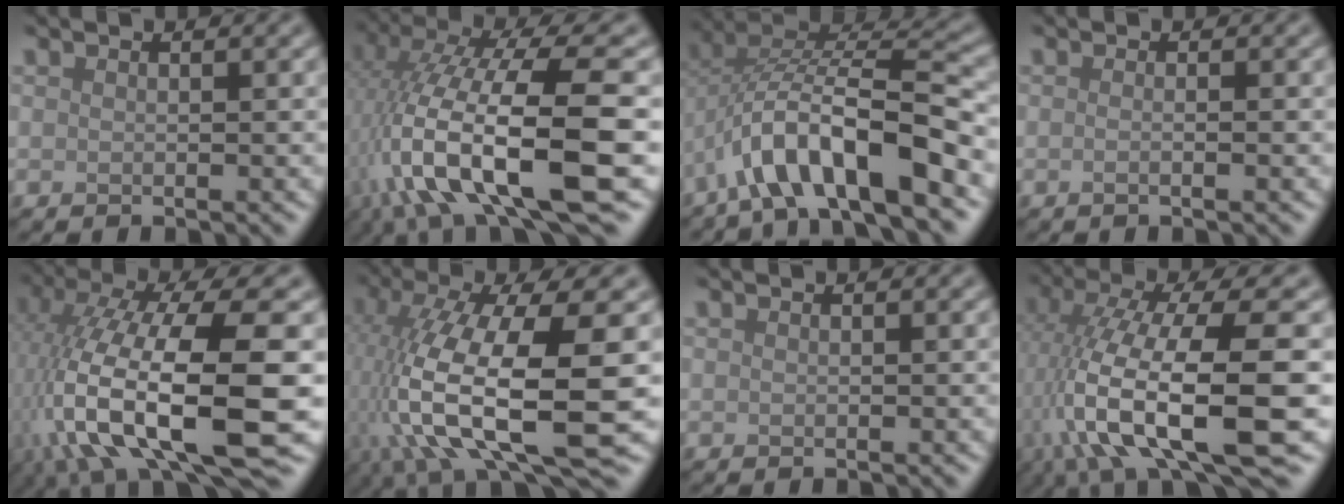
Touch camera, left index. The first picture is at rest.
{"total": 13.5, "force": [-3.4, 3.6, 12.6], "torque": [-0.218, 0.005, -0.052]}
{"total": 9.5, "force": [-4.5, 3.0, 7.8], "torque": [-0.125, 0.014, -0.080]}
{"total": 1.6, "force": [0.0, 0.8, 1.4], "torque": [0.004, -0.008, -0.014]}
{"total": 14.5, "force": [-3.0, 4.8, 13.4], "torque": [-0.252, -0.005, -0.042]}
{"total": 14.3, "force": [-2.5, 5.2, 13.1], "torque": [-0.270, -0.028, -0.033]}
{"total": 0.0}
{"total": 13.4, "force": [-2.8, 3.8, 12.5], "torque": [-0.231, -0.009, -0.042]}